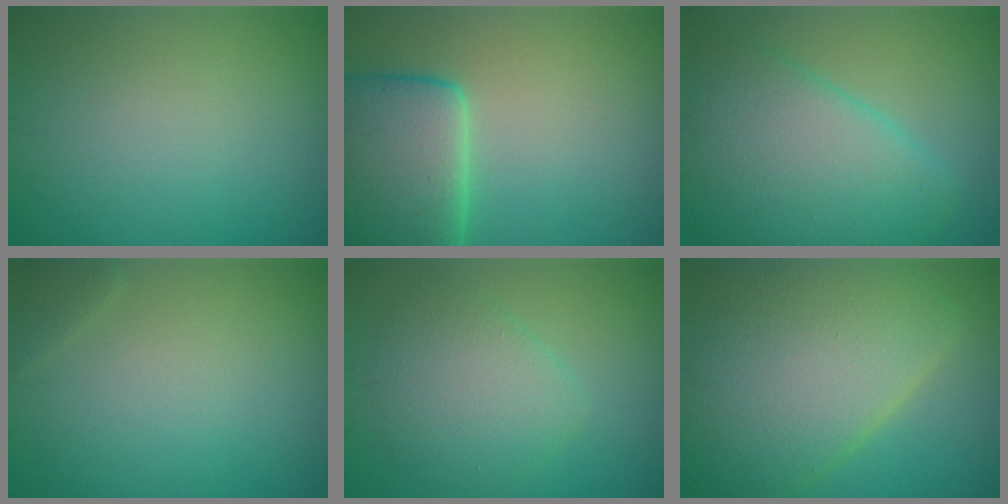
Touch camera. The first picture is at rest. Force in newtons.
{"total": 9.0, "press": 9.0, "slide": 0.6}
{"total": 8.6, "press": 8.6, "slide": 0.3}
{"total": 0.8, "press": 0.8, "slide": 0.1}
{"total": 3.9, "press": 3.9, "slide": 0.2}
{"total": 10.9, "press": 10.9, "slide": 0.8}